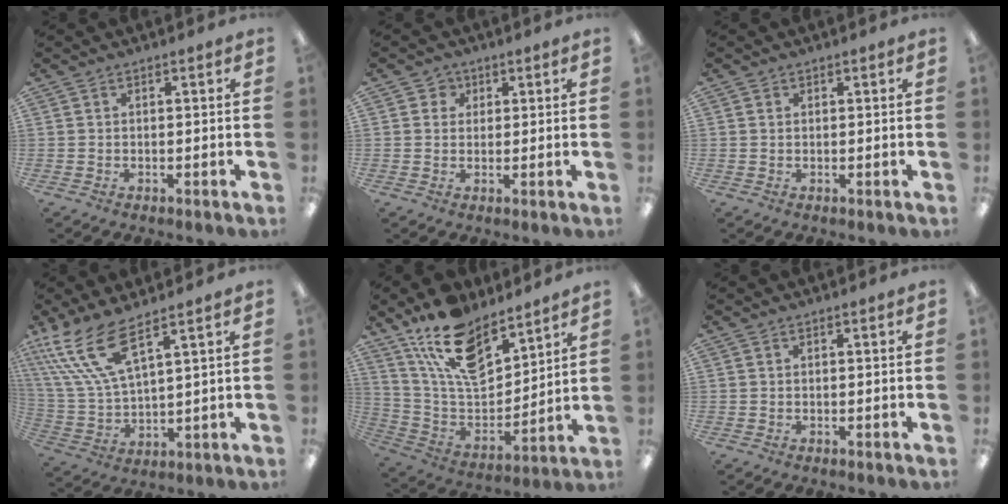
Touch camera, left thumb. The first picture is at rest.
{"total": 2.8, "force": [1.0, 2.6, 0.2], "torque": [-0.004, 0.005, 0.015]}
{"total": 0.7, "force": [0.2, 0.6, 0.2], "torque": [-0.004, 0.003, 0.004]}
{"total": 14.4, "force": [8.8, 4.8, 10.3], "torque": [-0.244, -0.038, 0.158]}
{"total": 17.8, "force": [12.6, 8.5, 9.3], "torque": [-0.182, -0.066, 0.229]}
{"total": 0.0}